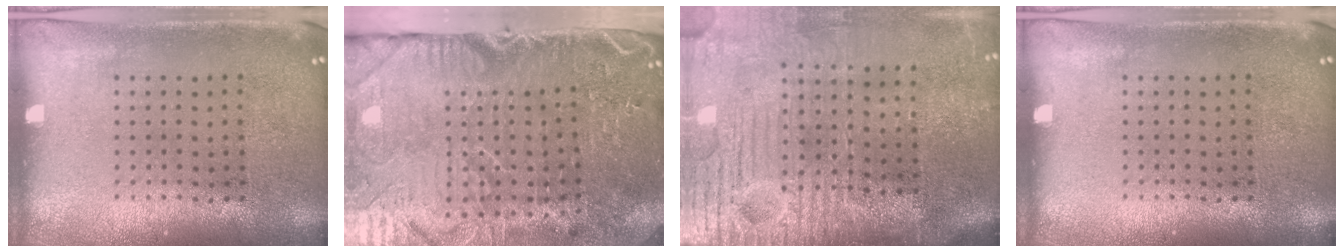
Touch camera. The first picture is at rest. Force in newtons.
{"total": 5.3, "press": 4.3, "slide": 3.0}
{"total": 4.6, "press": 4.1, "slide": 2.1}
{"total": 0.0}